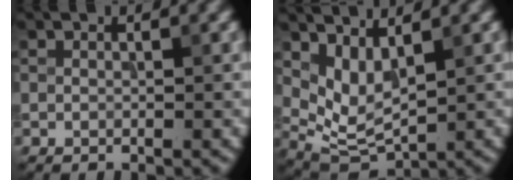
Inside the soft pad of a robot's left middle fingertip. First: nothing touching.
{"total": 3.8, "force": [2.0, 1.8, 2.7], "torque": [-0.063, -0.014, 0.049]}